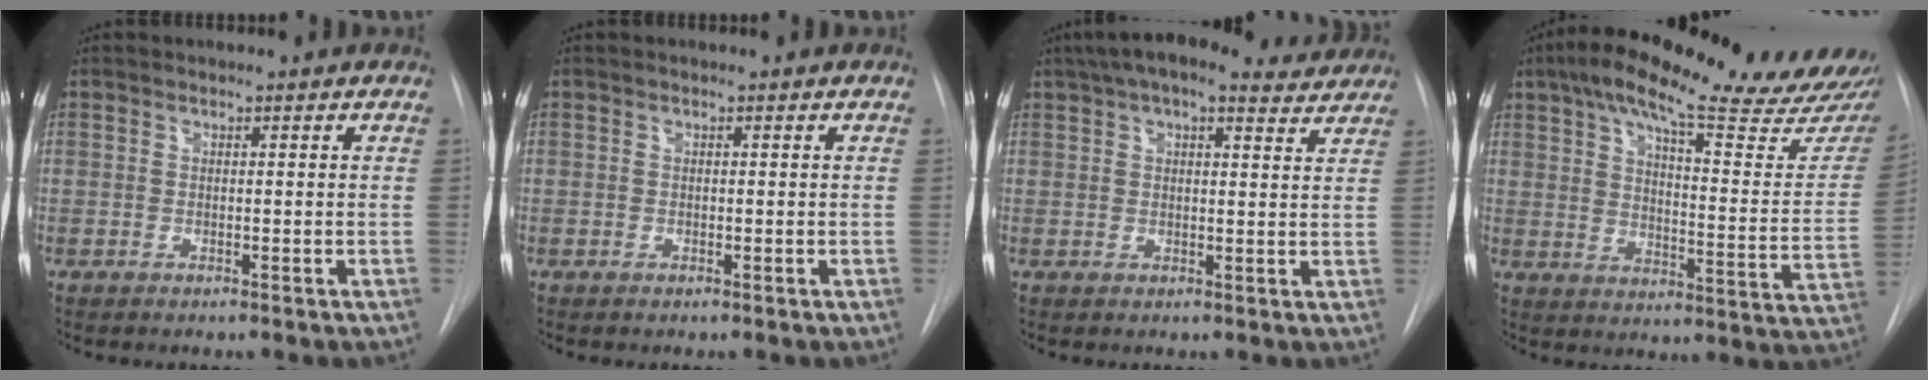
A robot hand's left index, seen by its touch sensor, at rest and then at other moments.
{"total": 0.0}
{"total": 13.2, "force": [10.9, 3.6, 6.6], "torque": [-0.110, 0.044, 0.145]}
{"total": 28.2, "force": [23.4, 3.4, 15.4], "torque": [-0.230, -0.037, 0.301]}